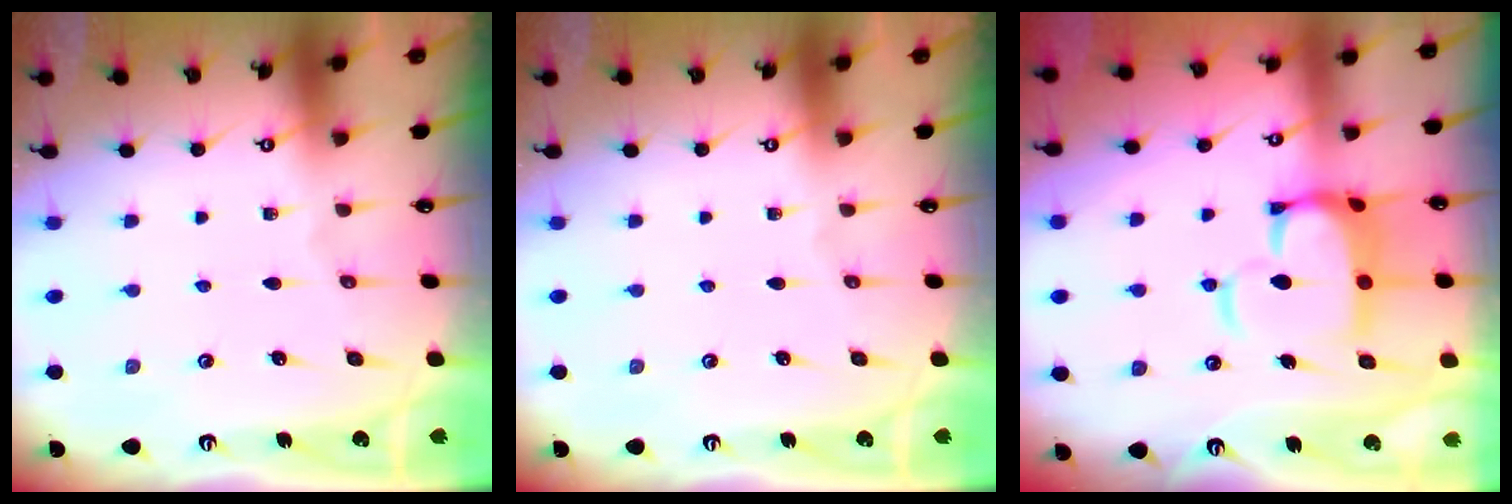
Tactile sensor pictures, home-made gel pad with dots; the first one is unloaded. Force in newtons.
{"total": 0.0}
{"total": 9.5, "press": 9.4, "slide": 1.3}